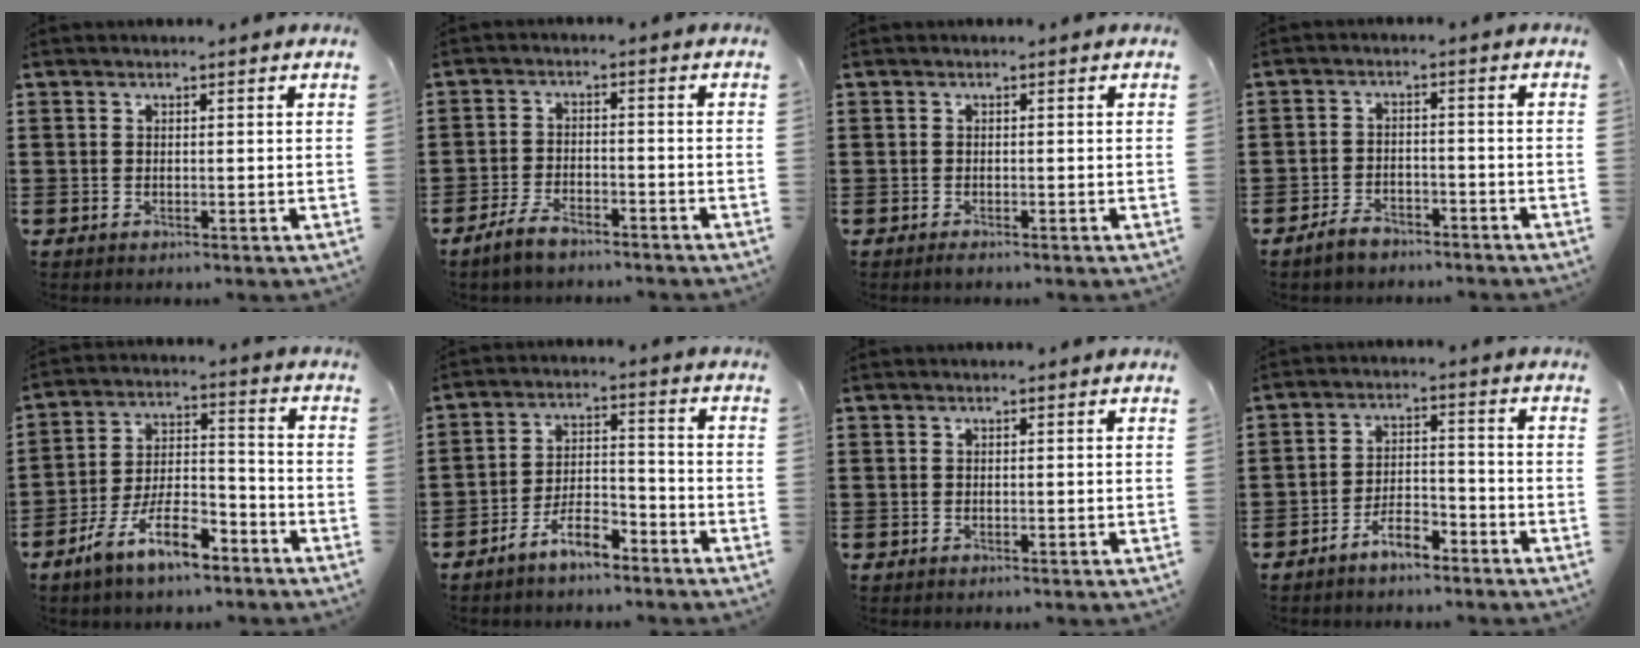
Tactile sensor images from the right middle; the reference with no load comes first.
{"total": 4.4, "force": [-3.5, 1.5, 2.1], "torque": [-0.049, 0.005, -0.070]}
{"total": 0.5, "force": [-0.4, 0.1, 0.3], "torque": [-0.007, -0.005, -0.007]}
{"total": 3.3, "force": [-3.0, 1.0, 0.8], "torque": [-0.017, 0.008, -0.061]}
{"total": 10.9, "force": [-7.3, 3.7, 7.1], "torque": [-0.141, 0.017, -0.138]}
{"total": 6.7, "force": [-5.6, 1.8, 3.1], "torque": [-0.062, 0.010, -0.109]}
{"total": 0.0}
{"total": 5.3, "force": [-4.5, 1.7, 2.3], "torque": [-0.045, 0.011, -0.088]}